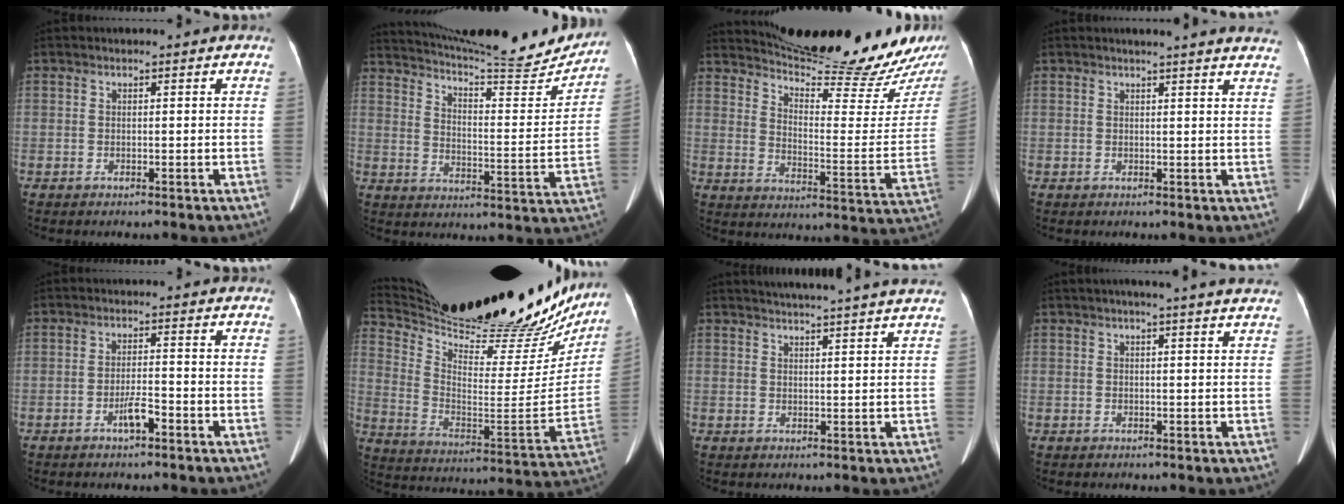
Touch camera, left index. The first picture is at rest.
{"total": 21.8, "force": [20.6, 1.3, 6.9], "torque": [-0.115, -0.061, 0.277]}
{"total": 21.7, "force": [20.4, 1.0, 7.5], "torque": [-0.112, -0.092, 0.270]}
{"total": 13.1, "force": [12.2, 0.5, 4.8], "torque": [-0.056, -0.014, 0.126]}
{"total": 3.0, "force": [-2.4, 0.3, 1.8], "torque": [-0.035, -0.016, -0.039]}
{"total": 31.8, "force": [28.1, 7.1, 13.0], "torque": [-0.217, -0.066, 0.393]}
{"total": 12.5, "force": [11.5, -0.6, 4.9], "torque": [-0.076, 0.000, 0.141]}
{"total": 7.7, "force": [6.5, -0.3, 4.2], "torque": [-0.055, 0.019, 0.063]}